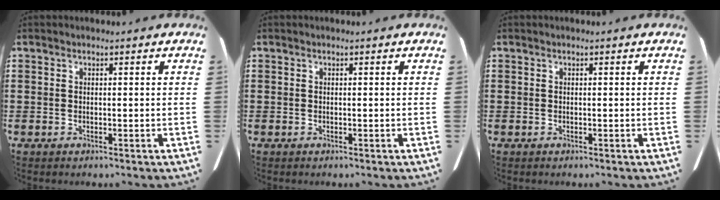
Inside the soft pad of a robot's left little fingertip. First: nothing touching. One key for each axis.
{"total": 0.0}
{"total": 0.0}